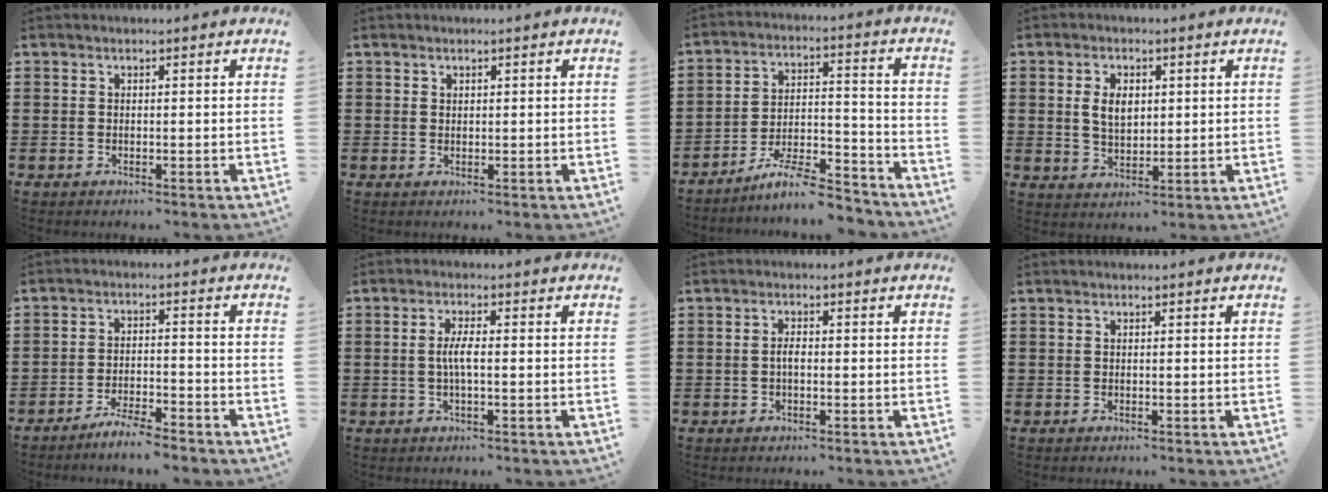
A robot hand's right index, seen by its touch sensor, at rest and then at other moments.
{"total": 0.7, "force": [0.5, 0.5, 0.1], "torque": [-0.003, 0.001, 0.010]}
{"total": 8.6, "force": [-7.7, 0.9, 3.8], "torque": [-0.066, 0.012, -0.147]}
{"total": 4.6, "force": [0.8, 2.8, 3.5], "torque": [-0.066, 0.009, 0.011]}
{"total": 4.4, "force": [-4.2, -0.1, 1.4], "torque": [-0.032, 0.000, -0.084]}
{"total": 3.1, "force": [-0.4, 0.5, 3.0], "torque": [-0.062, -0.003, -0.010]}
{"total": 1.7, "force": [-0.3, 0.7, 1.6], "torque": [-0.031, 0.002, -0.006]}
{"total": 0.0}